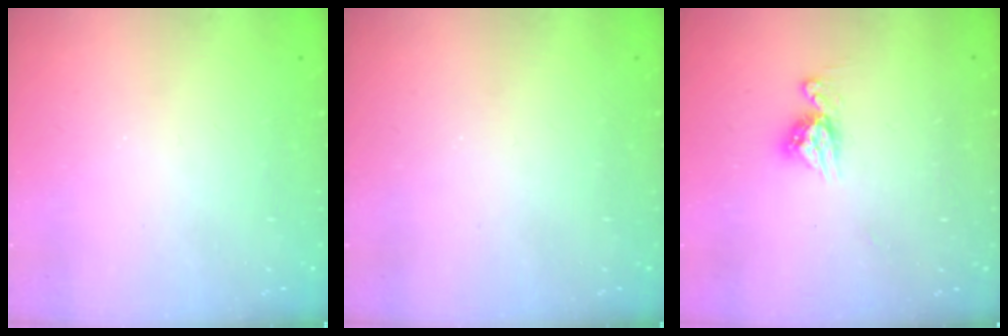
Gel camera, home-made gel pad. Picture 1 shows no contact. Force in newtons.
{"total": 0.0}
{"total": 8.5, "press": 8.4, "slide": 0.8}